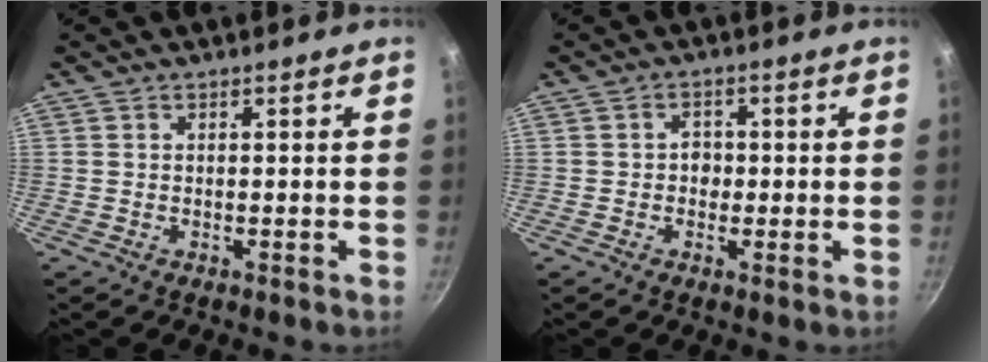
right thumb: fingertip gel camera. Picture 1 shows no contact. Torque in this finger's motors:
{"motor_torque": [0.23, 0.84, 0.55, -0.17, -0.01]}